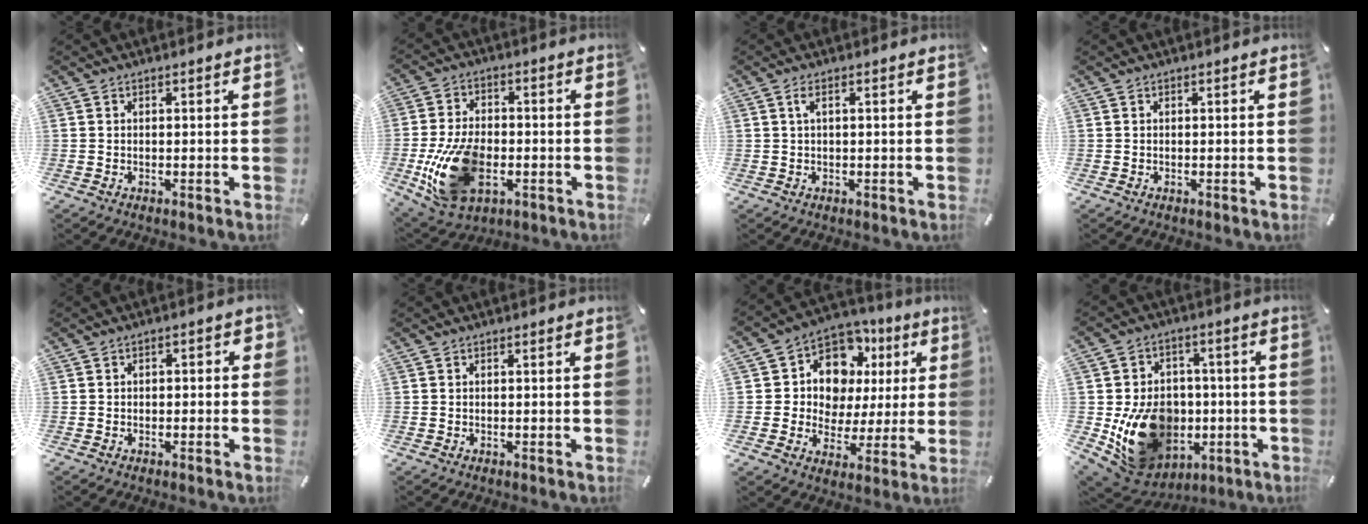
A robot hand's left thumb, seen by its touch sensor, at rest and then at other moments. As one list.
[{"total": 16.9, "force": [-4.1, 10.9, 12.2], "torque": [-0.259, 0.000, -0.069]}, {"total": 2.1, "force": [0.5, 0.6, 1.9], "torque": [-0.038, 0.005, 0.006]}, {"total": 0.0}, {"total": 1.7, "force": [-1.0, 1.1, 0.8], "torque": [-0.015, 0.008, -0.022]}, {"total": 0.0}, {"total": 10.9, "force": [4.9, 9.1, 3.3], "torque": [-0.061, -0.044, 0.095]}, {"total": 17.9, "force": [-3.2, 14.9, 9.4], "torque": [-0.156, 0.007, -0.038]}]